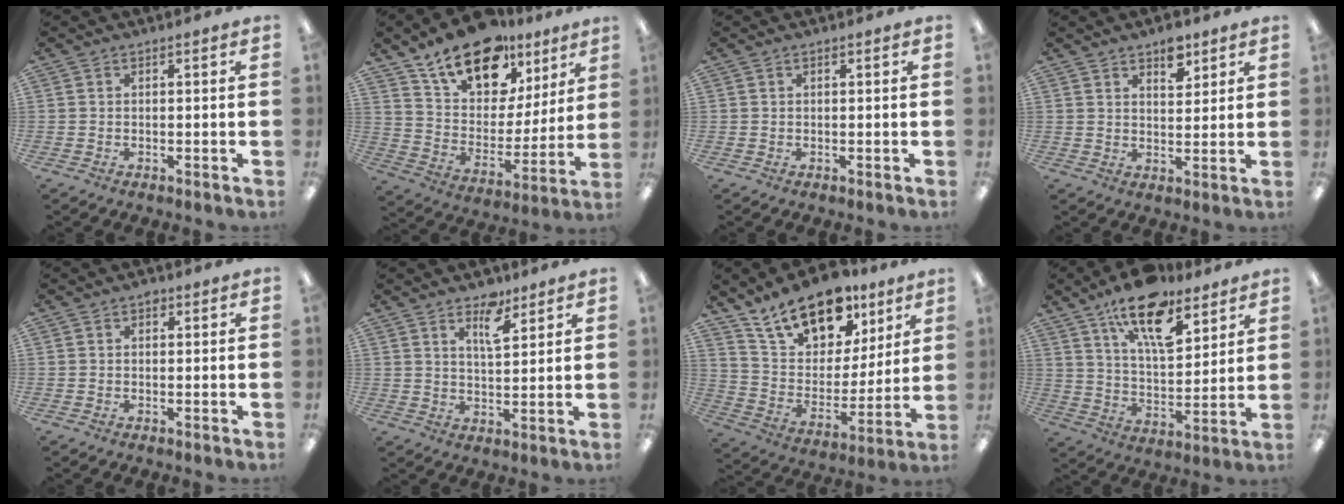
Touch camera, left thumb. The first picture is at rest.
{"total": 19.2, "force": [14.3, 9.9, 8.3], "torque": [-0.153, -0.088, 0.256]}
{"total": 0.0}
{"total": 5.9, "force": [4.3, 3.0, 2.7], "torque": [-0.023, -0.024, 0.071]}
{"total": 1.3, "force": [0.7, 0.9, 0.7], "torque": [-0.006, 0.000, 0.010]}
{"total": 7.2, "force": [4.9, 2.9, 4.4], "torque": [-0.061, -0.027, 0.081]}
{"total": 17.5, "force": [13.2, 9.1, 7.2], "torque": [-0.128, -0.085, 0.240]}
{"total": 16.6, "force": [11.4, 6.8, 9.9], "torque": [-0.161, -0.055, 0.195]}